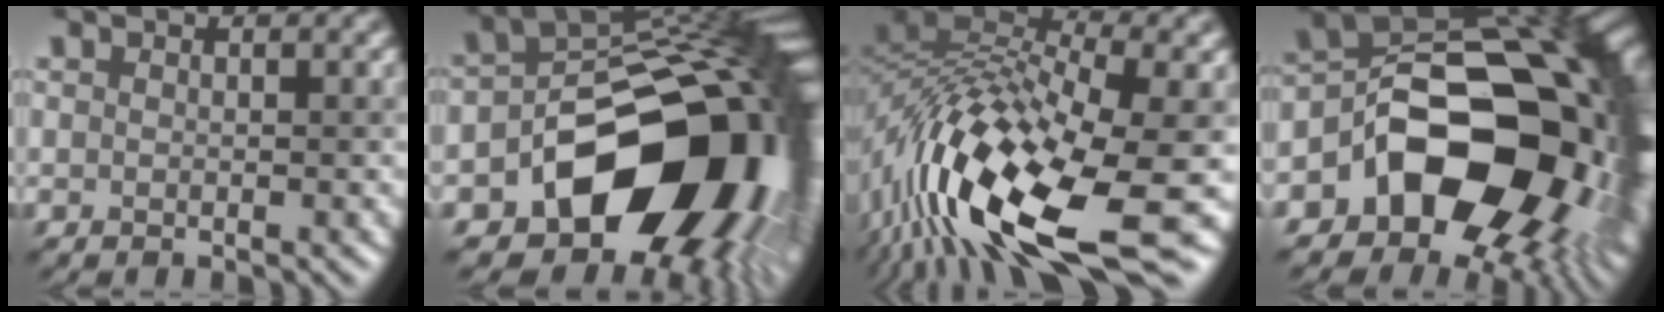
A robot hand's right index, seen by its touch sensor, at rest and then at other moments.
{"total": 17.7, "force": [-5.6, 12.2, 11.5], "torque": [-0.135, -0.021, -0.083]}
{"total": 16.8, "force": [-6.5, 6.0, 14.3], "torque": [-0.278, 0.003, -0.127]}
{"total": 16.2, "force": [-4.4, 11.0, 11.0], "torque": [-0.120, -0.001, -0.083]}